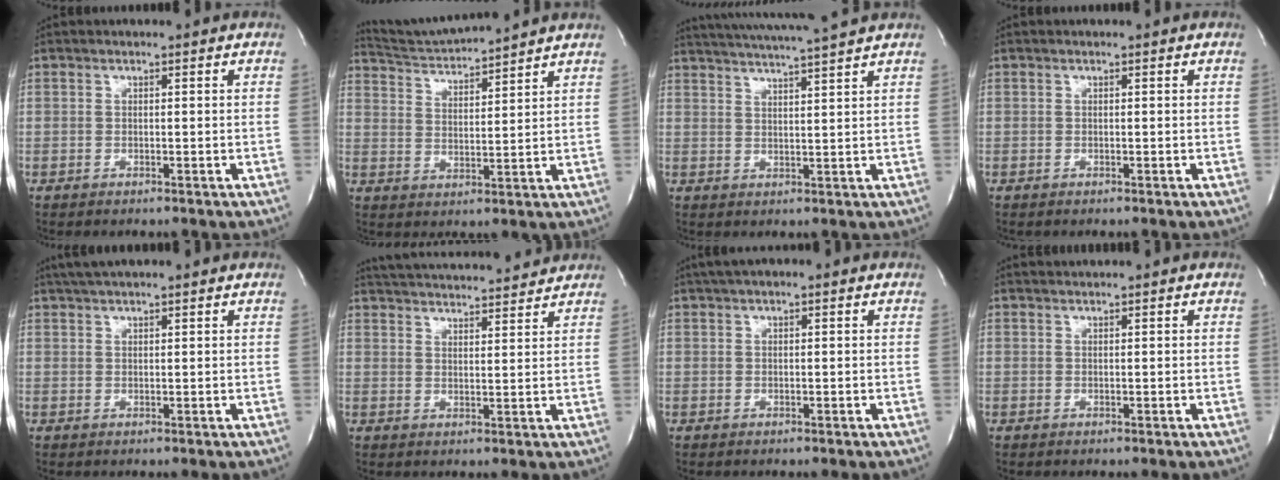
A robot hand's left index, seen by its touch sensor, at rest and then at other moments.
{"total": 9.0, "force": [8.7, -1.2, 2.0], "torque": [-0.050, 0.004, 0.154]}
{"total": 5.0, "force": [4.6, -1.4, 1.6], "torque": [-0.024, 0.001, 0.066]}
{"total": 0.0}
{"total": 3.4, "force": [2.2, 0.5, 2.6], "torque": [-0.046, 0.022, 0.036]}
{"total": 16.6, "force": [15.7, 2.0, 5.0], "torque": [-0.086, 0.017, 0.220]}
{"total": 3.8, "force": [2.5, 1.0, 2.6], "torque": [-0.046, 0.023, 0.038]}
{"total": 1.0, "force": [1.0, -0.2, 0.1], "torque": [-0.002, 0.006, 0.020]}